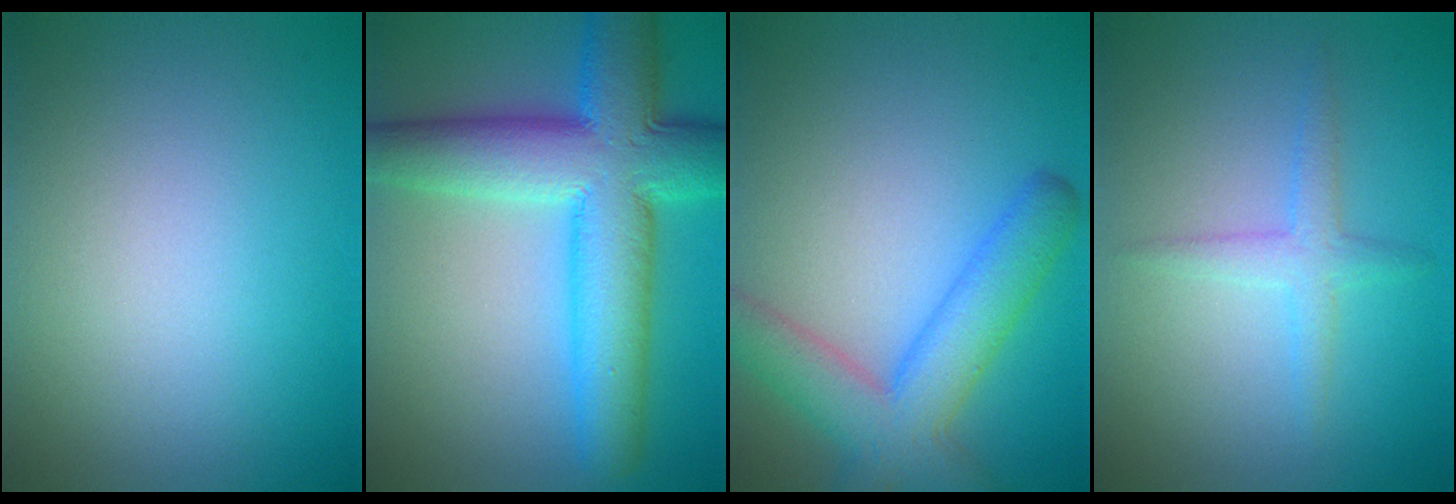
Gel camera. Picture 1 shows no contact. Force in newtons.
{"total": 11.0, "press": 11.0, "slide": 0.2}
{"total": 6.2, "press": 6.1, "slide": 0.4}
{"total": 2.0, "press": 2.0, "slide": 0.1}